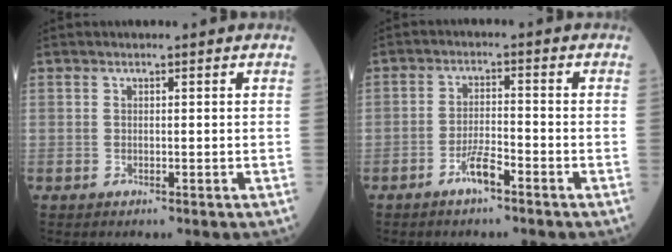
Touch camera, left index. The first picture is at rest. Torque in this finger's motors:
{"motor_torque": [0.49, 0.39, 0.15, 0.02]}